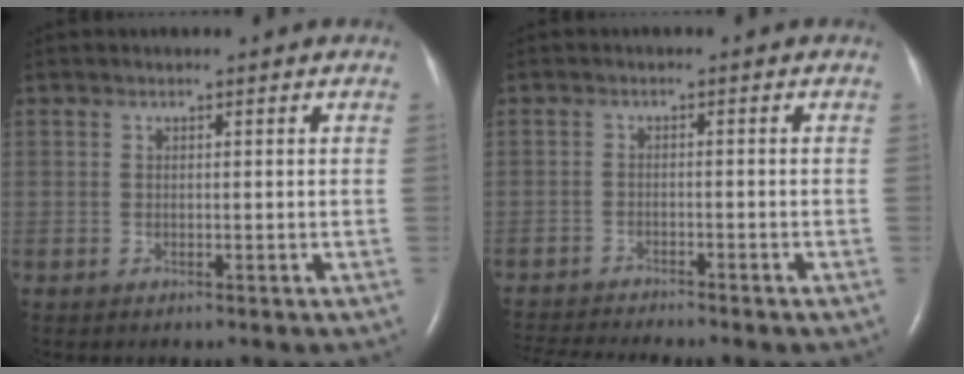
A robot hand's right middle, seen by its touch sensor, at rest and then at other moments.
{"total": 7.9, "force": [-7.4, -0.6, 2.9], "torque": [-0.039, -0.013, -0.116]}